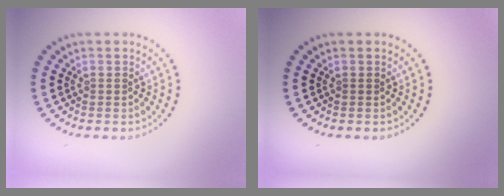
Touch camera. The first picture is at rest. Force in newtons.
{"total": 0.0}